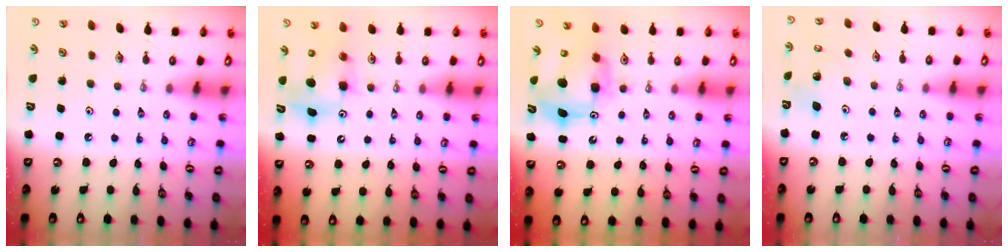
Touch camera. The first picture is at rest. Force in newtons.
{"total": 7.9, "press": 7.6, "slide": 2.1}
{"total": 9.8, "press": 9.7, "slide": 0.9}
{"total": 4.7, "press": 4.2, "slide": 2.1}